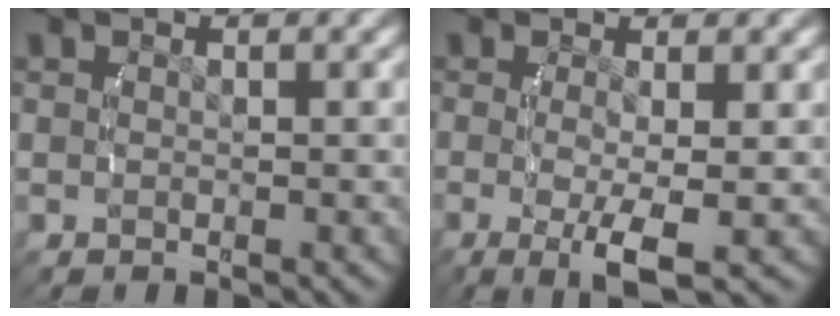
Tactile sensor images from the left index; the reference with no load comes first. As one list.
[{"total": 5.0, "force": [-1.8, 1.4, 4.4], "torque": [-0.090, -0.033, -0.015]}]